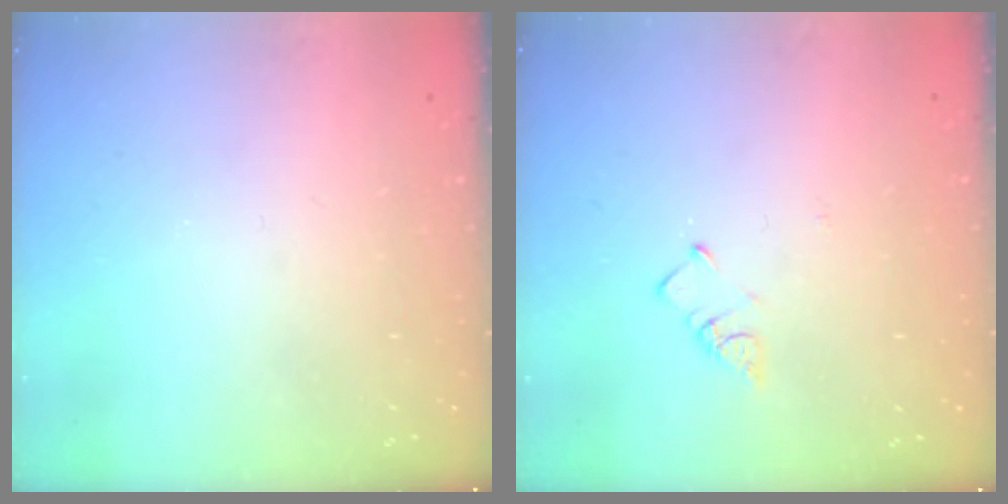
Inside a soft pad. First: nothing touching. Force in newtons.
{"total": 3.0, "press": 3.0, "slide": 0.4}